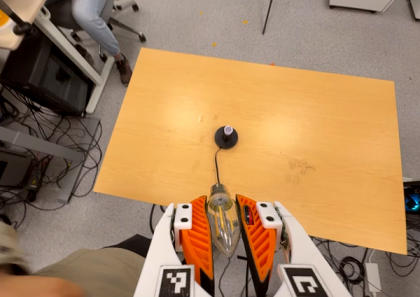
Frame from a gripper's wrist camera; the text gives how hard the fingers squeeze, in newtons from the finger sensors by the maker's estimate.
{"total": 20.4, "left": 22.6, "right": 18.3}